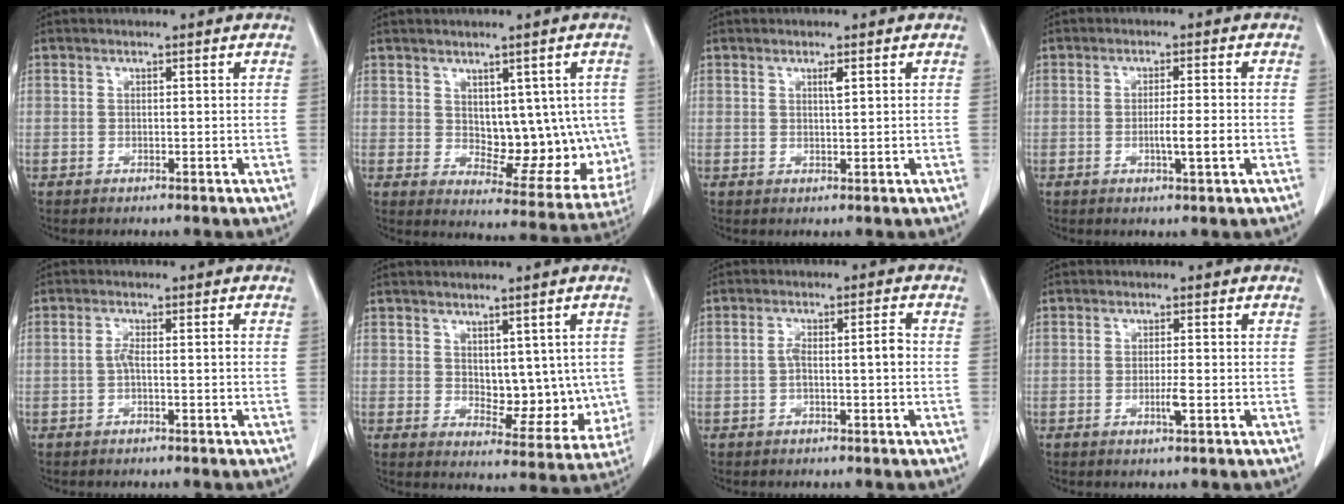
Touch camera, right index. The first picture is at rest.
{"total": 11.9, "force": [1.2, 6.5, 9.9], "torque": [-0.109, 0.004, 0.037]}
{"total": 1.1, "force": [0.5, 0.0, 0.9], "torque": [-0.019, -0.001, 0.009]}
{"total": 3.7, "force": [-1.1, -0.2, 3.6], "torque": [-0.059, -0.003, -0.016]}
{"total": 1.7, "force": [-0.5, 0.2, 1.6], "torque": [-0.025, 0.004, -0.010]}
{"total": 8.2, "force": [0.7, 4.8, 6.6], "torque": [-0.065, -0.002, 0.024]}
{"total": 3.7, "force": [-0.7, 0.7, 3.6], "torque": [-0.059, 0.017, -0.006]}
{"total": 1.9, "force": [-0.6, -0.1, 1.8], "torque": [-0.033, -0.002, -0.009]}